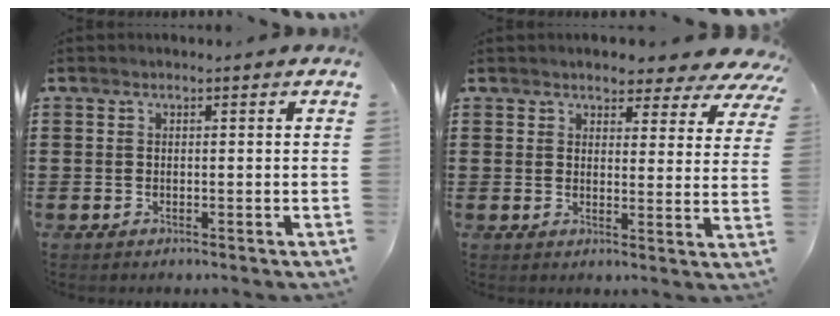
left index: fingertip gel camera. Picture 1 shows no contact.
{"total": 4.2, "force": [3.9, 1.1, 1.0], "torque": [-0.030, -0.019, 0.066]}